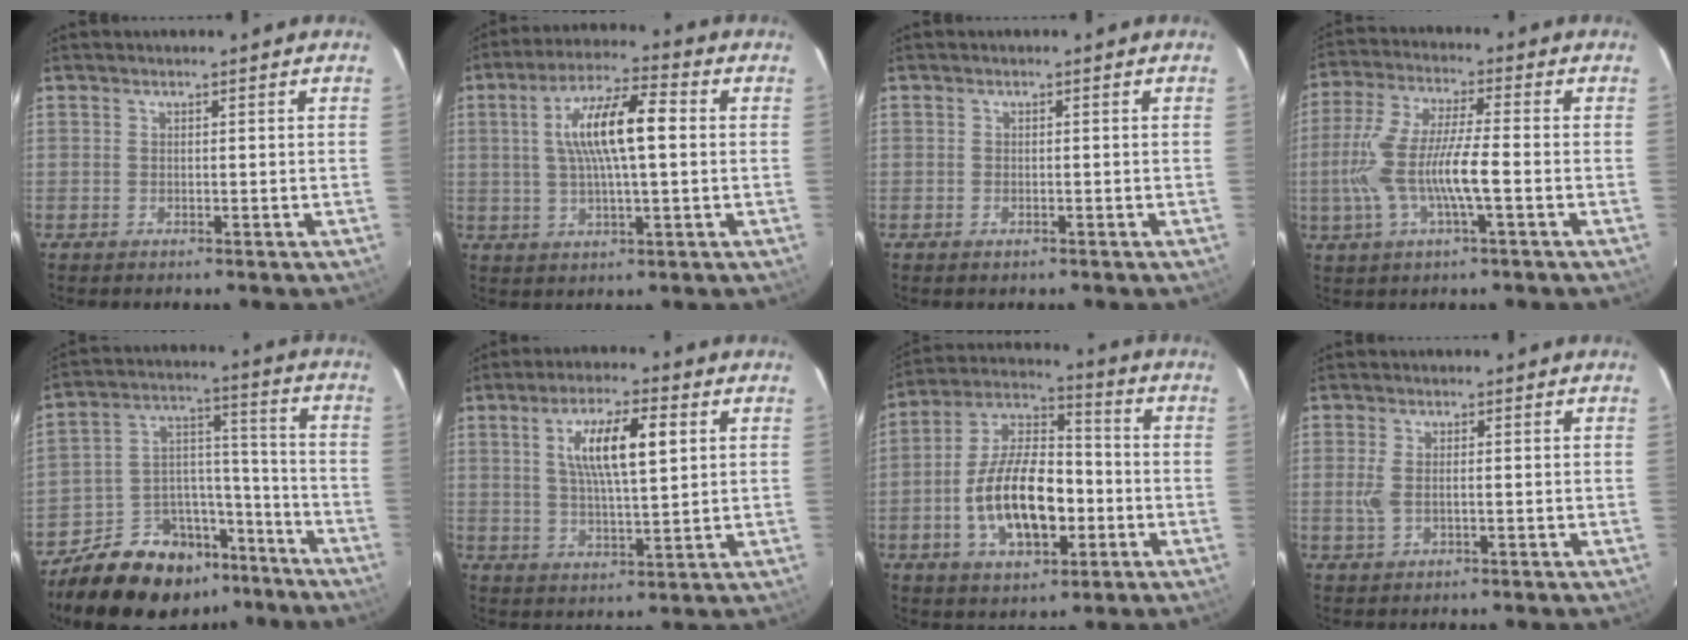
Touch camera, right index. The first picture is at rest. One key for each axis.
{"total": 11.9, "fx": 1.6, "fy": 2.7, "fz": 11.5, "tx": -0.210, "ty": 0.016, "tz": 0.028}
{"total": 0.8, "fx": -0.5, "fy": 0.6, "fz": 0.3, "tx": -0.005, "ty": -0.002, "tz": -0.007}
{"total": 12.5, "fx": -2.7, "fy": 2.1, "fz": 12.0, "tx": -0.249, "ty": -0.003, "tz": -0.049}
{"total": 19.2, "fx": -14.1, "fy": 10.6, "fz": 7.7, "tx": -0.157, "ty": 0.059, "tz": -0.203}
{"total": 10.5, "fx": 3.2, "fy": 2.7, "fz": 9.6, "tx": -0.174, "ty": 0.008, "tz": 0.058}
{"total": 16.9, "fx": -4.1, "fy": 8.4, "fz": 14.1, "tx": -0.274, "ty": 0.013, "tz": -0.066}
{"total": 3.4, "fx": -0.3, "fy": 1.6, "fz": 3.0, "tx": -0.065, "ty": -0.002, "tz": -0.004}